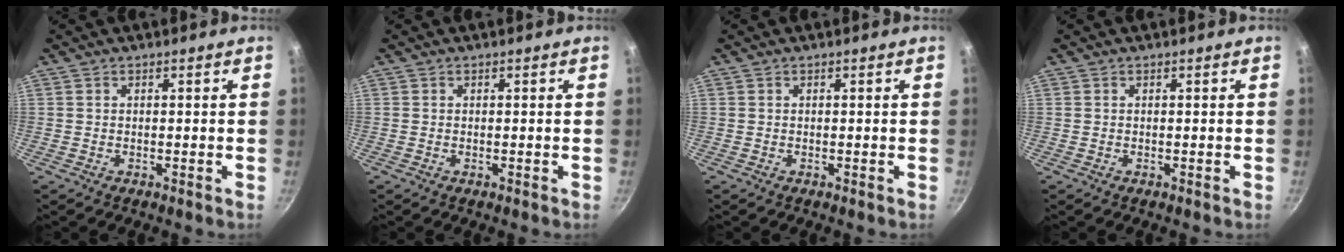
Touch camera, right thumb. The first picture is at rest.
{"total": 0.0}
{"total": 0.0}
{"total": 0.0}